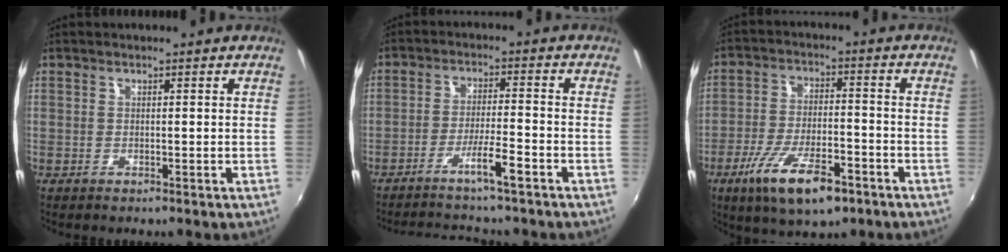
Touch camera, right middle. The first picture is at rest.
{"total": 7.9, "force": [-6.6, 0.1, 4.2], "torque": [-0.088, -0.004, -0.107]}
{"total": 13.4, "force": [-7.8, 4.4, 10.0], "torque": [-0.202, -0.027, -0.135]}